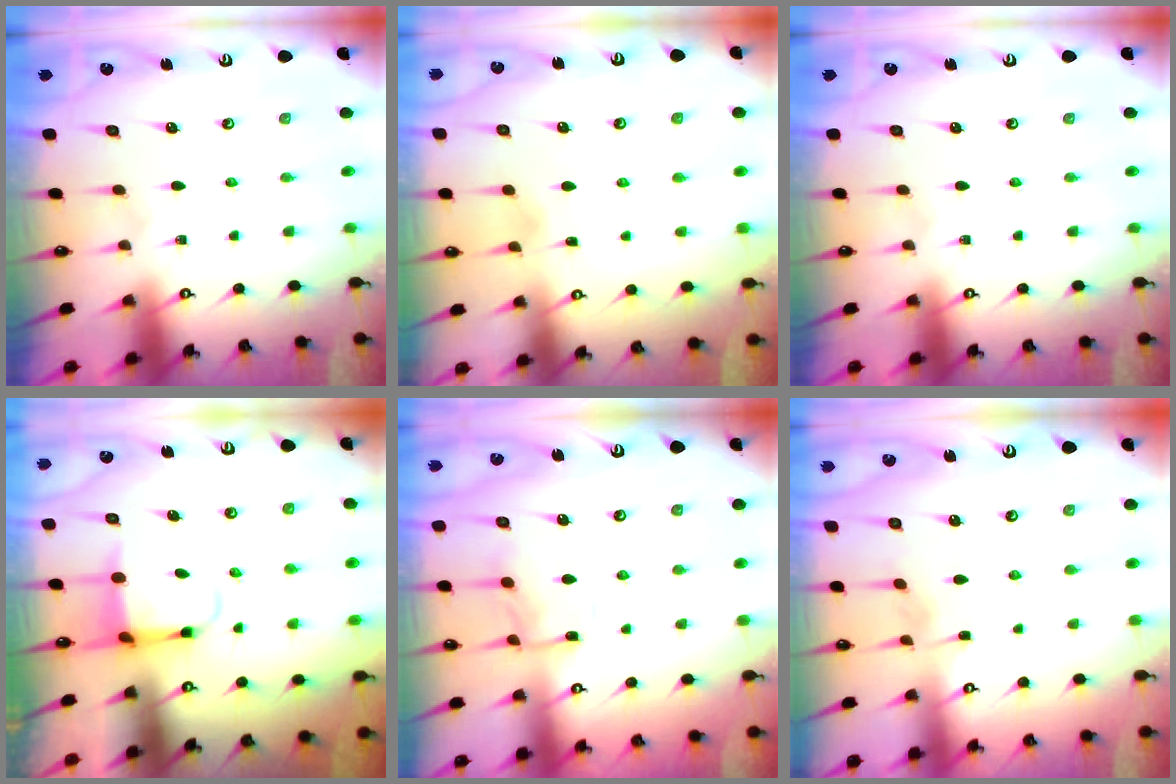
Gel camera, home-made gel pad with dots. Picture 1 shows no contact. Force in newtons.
{"total": 3.0, "press": 2.9, "slide": 0.4}
{"total": 0.0}
{"total": 3.9, "press": 3.7, "slide": 1.2}
{"total": 8.9, "press": 8.9, "slide": 0.9}
{"total": 3.0, "press": 2.9, "slide": 0.3}